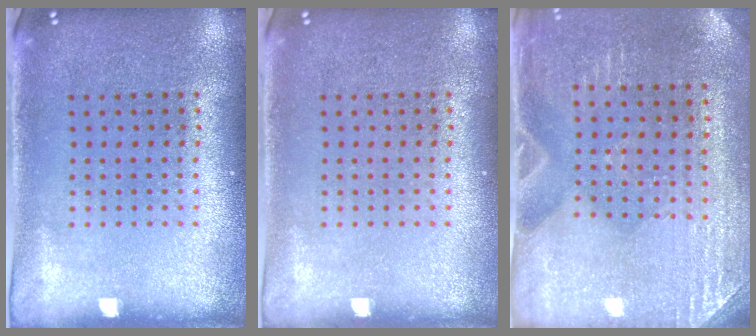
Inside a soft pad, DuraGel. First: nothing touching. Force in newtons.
{"total": 0.0}
{"total": 2.9, "press": 2.8, "slide": 0.8}